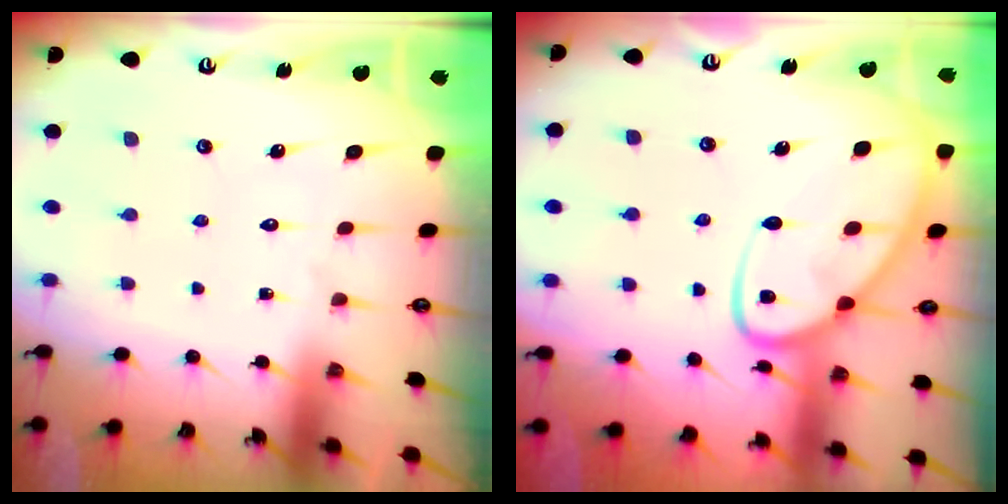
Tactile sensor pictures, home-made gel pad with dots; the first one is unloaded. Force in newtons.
{"total": 13.3, "press": 13.3, "slide": 1.1}